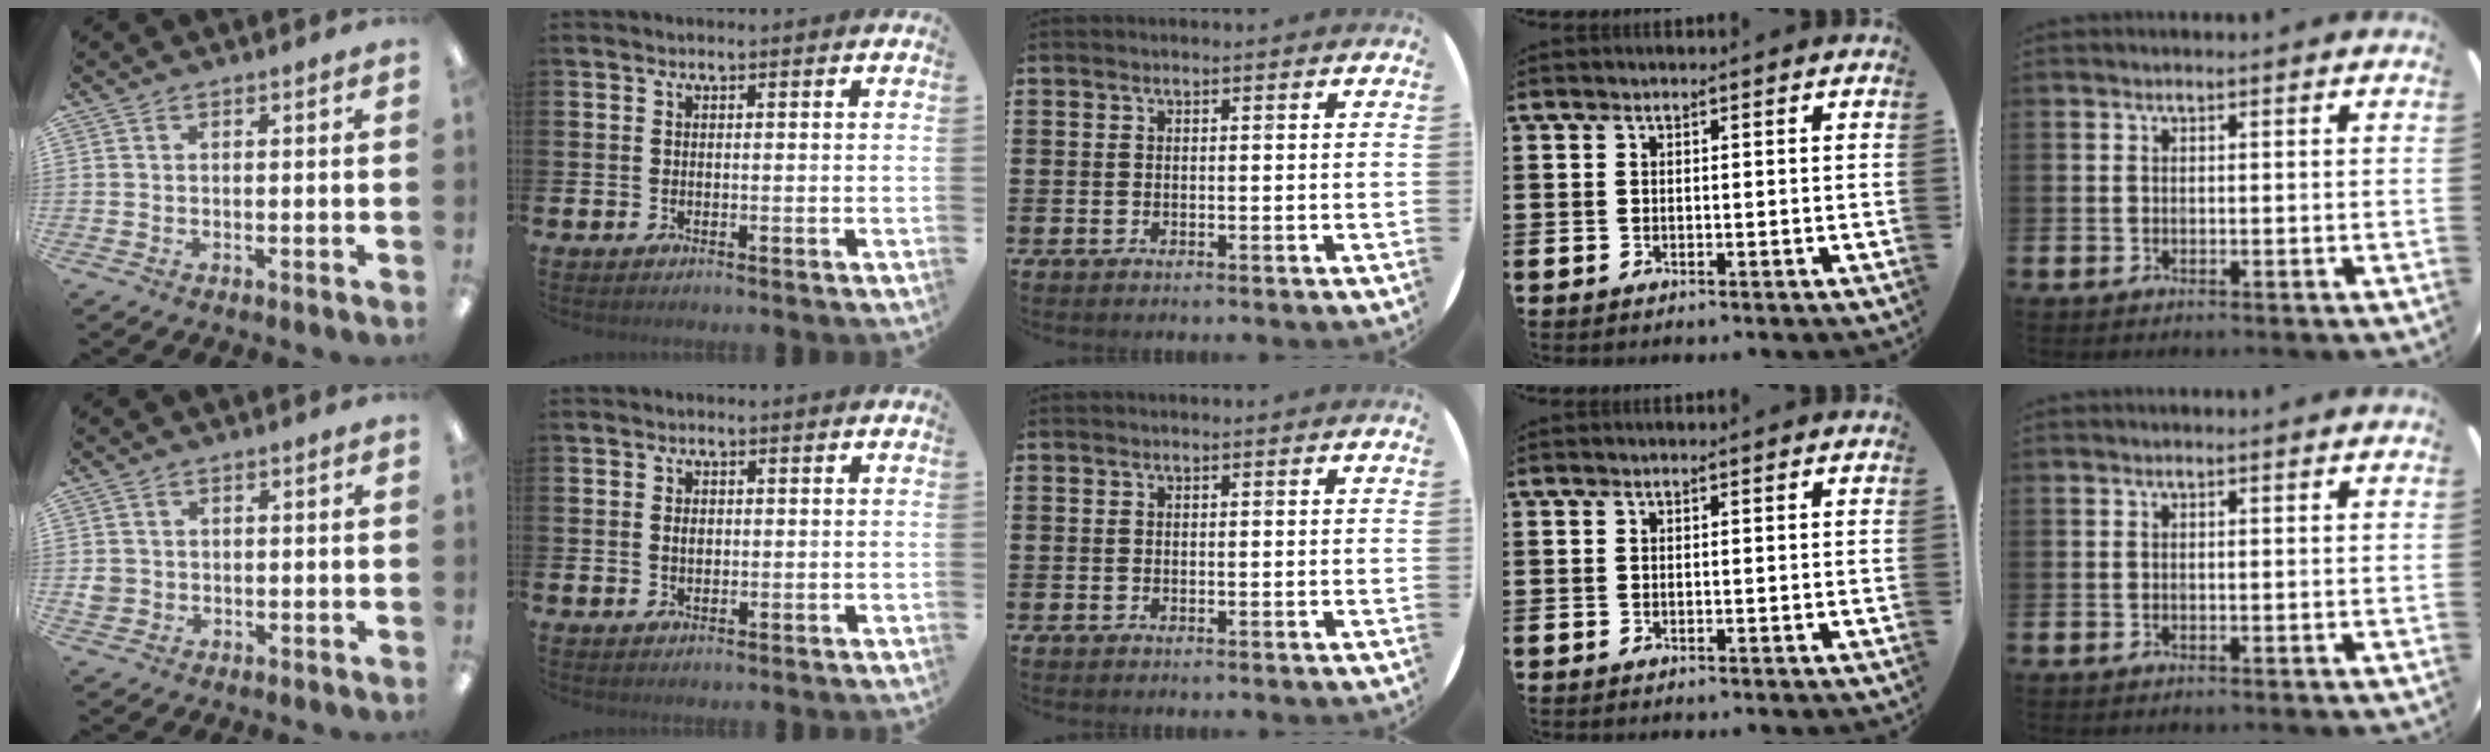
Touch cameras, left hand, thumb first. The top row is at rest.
{"thumb": {"total": 2.6, "force": [0.1, 2.5, 0.7], "torque": [-0.015, 0.005, 0.001]}, "index": {"total": 1.8, "force": [0.2, 1.0, 1.4], "torque": [-0.021, 0.003, 0.000]}}